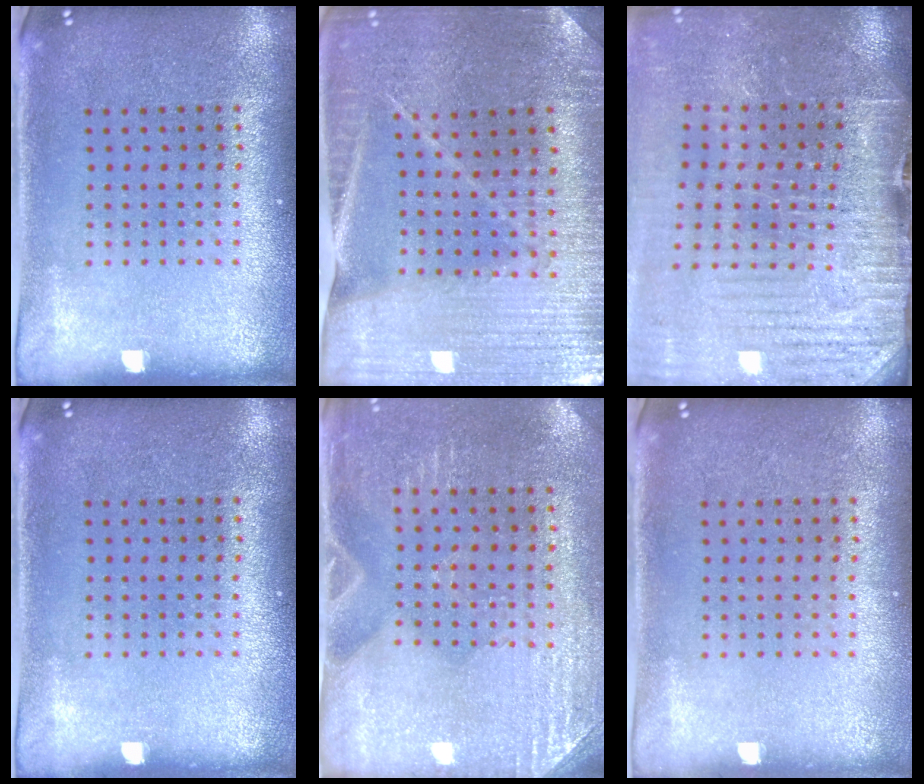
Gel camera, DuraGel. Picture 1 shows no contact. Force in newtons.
{"total": 2.6, "press": 2.6, "slide": 0.4}
{"total": 4.1, "press": 3.9, "slide": 1.3}
{"total": 0.0}
{"total": 2.8, "press": 2.6, "slide": 1.0}
{"total": 0.0}